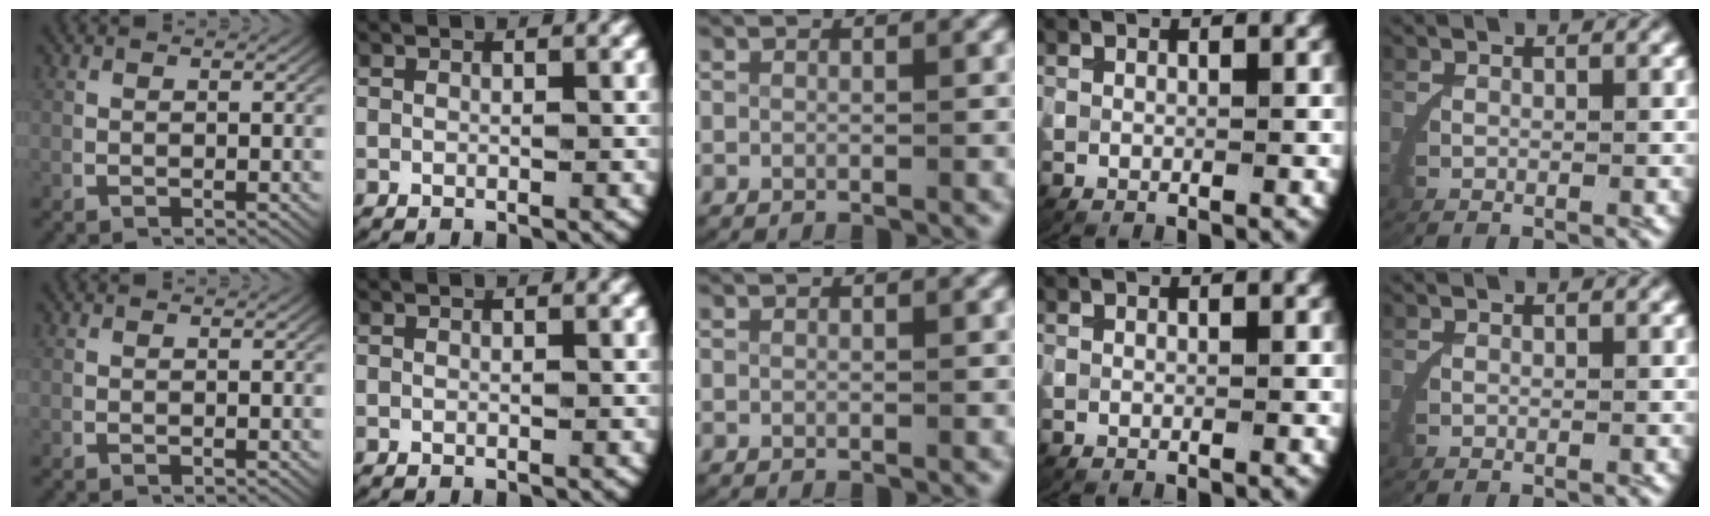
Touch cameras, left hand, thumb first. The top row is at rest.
{}